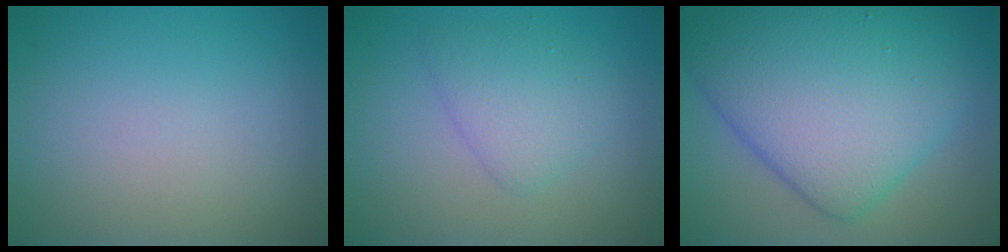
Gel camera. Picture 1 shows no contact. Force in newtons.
{"total": 2.9, "press": 2.9, "slide": 0.0}
{"total": 11.2, "press": 11.2, "slide": 0.4}